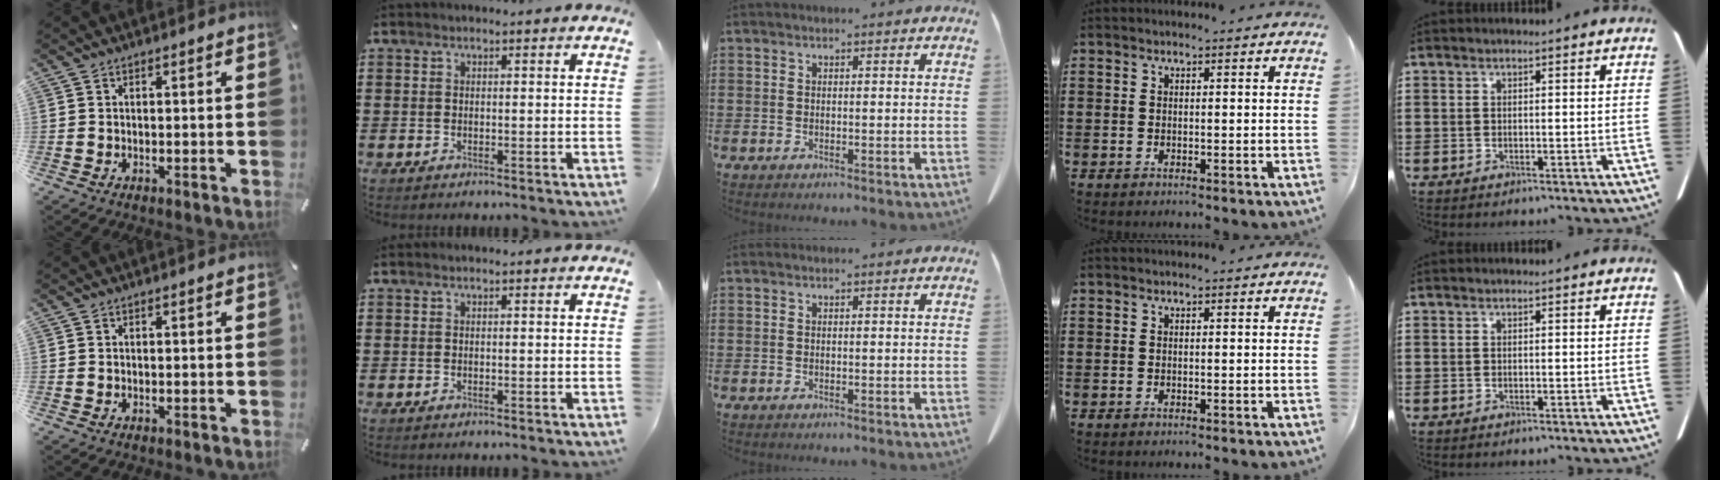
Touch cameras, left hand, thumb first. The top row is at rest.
{}